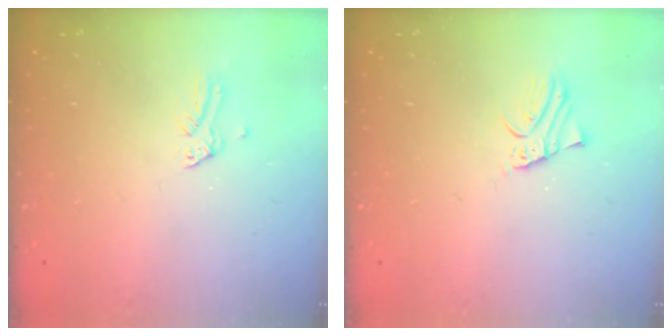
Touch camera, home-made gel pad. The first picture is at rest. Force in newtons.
{"total": 1.9, "press": 1.9, "slide": 0.1}